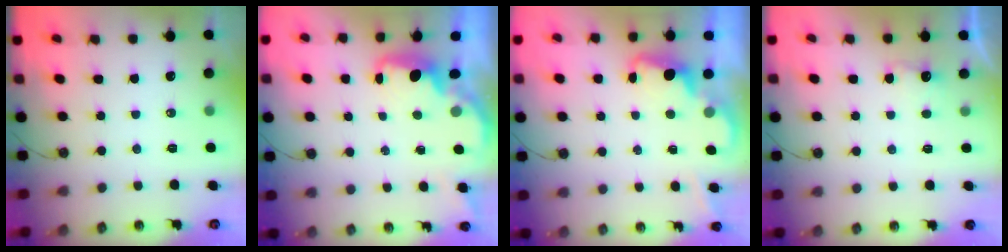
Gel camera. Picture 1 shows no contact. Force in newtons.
{"total": 1.5, "press": 1.3, "slide": 0.7}
{"total": 2.0, "press": 1.9, "slide": 0.5}
{"total": 2.4, "press": 2.2, "slide": 0.9}